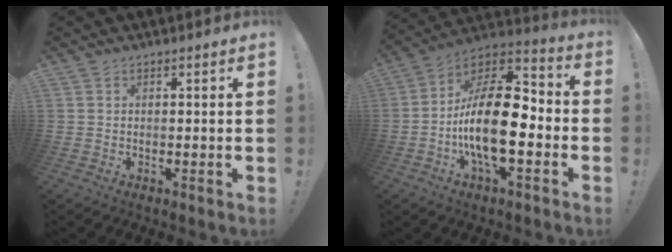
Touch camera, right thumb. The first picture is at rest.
{"total": 21.2, "force": [-4.3, 9.3, 18.6], "torque": [-0.348, 0.019, -0.071]}